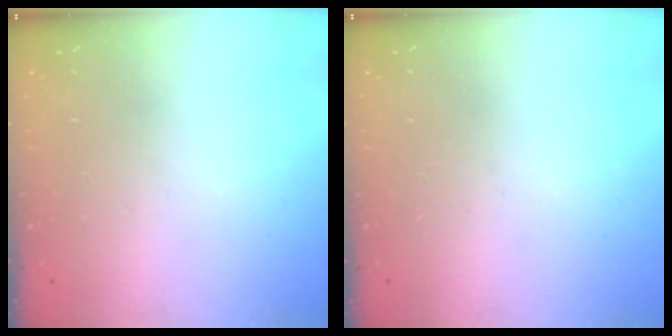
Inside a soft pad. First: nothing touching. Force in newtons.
{"total": 0.0}